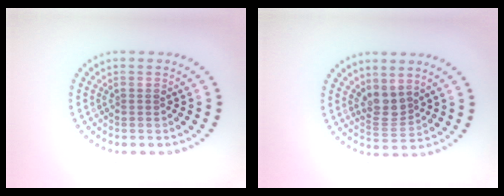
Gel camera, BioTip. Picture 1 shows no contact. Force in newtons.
{"total": 2.7, "press": 2.2, "slide": 1.5}